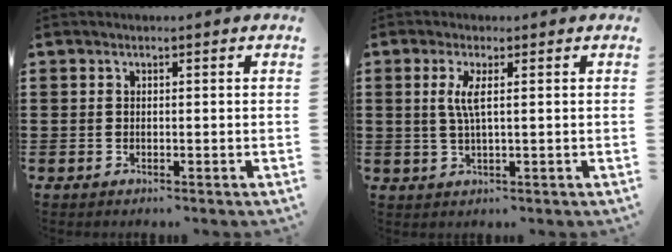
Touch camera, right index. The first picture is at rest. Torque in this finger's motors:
{"motor_torque": [0.33, -0.21, 0.33, 0.06]}